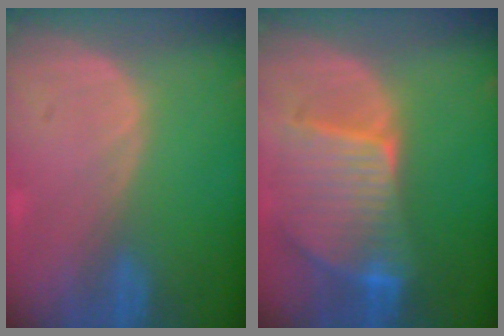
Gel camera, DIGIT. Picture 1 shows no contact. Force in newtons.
{"total": 9.6, "press": 8.4, "slide": 4.5}